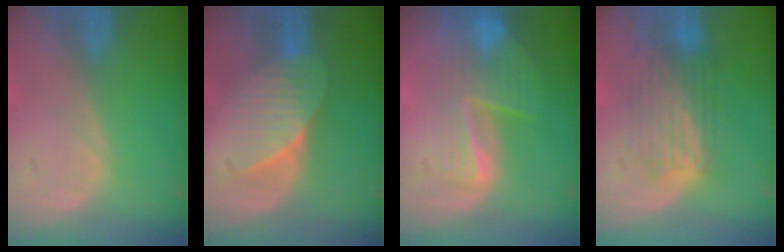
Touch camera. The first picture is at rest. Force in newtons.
{"total": 6.7, "press": 6.3, "slide": 2.2}
{"total": 8.2, "press": 7.1, "slide": 4.3}
{"total": 6.4, "press": 6.4, "slide": 0.6}